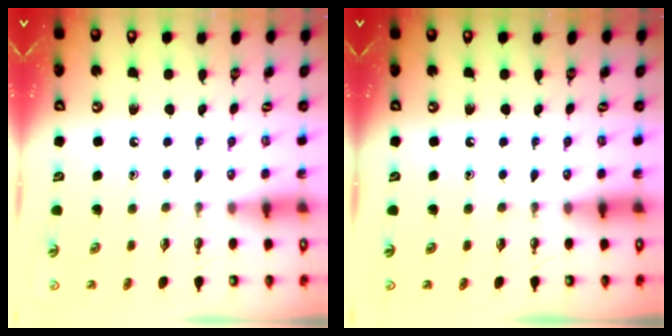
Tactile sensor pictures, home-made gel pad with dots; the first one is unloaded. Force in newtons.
{"total": 0.0}